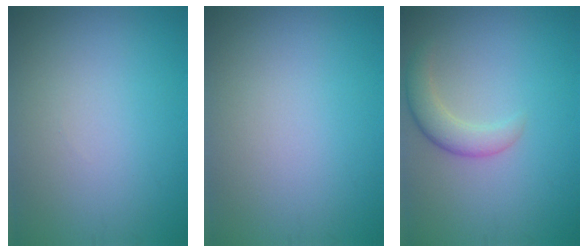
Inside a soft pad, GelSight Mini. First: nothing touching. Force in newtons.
{"total": 0.0}
{"total": 2.8, "press": 2.7, "slide": 0.3}